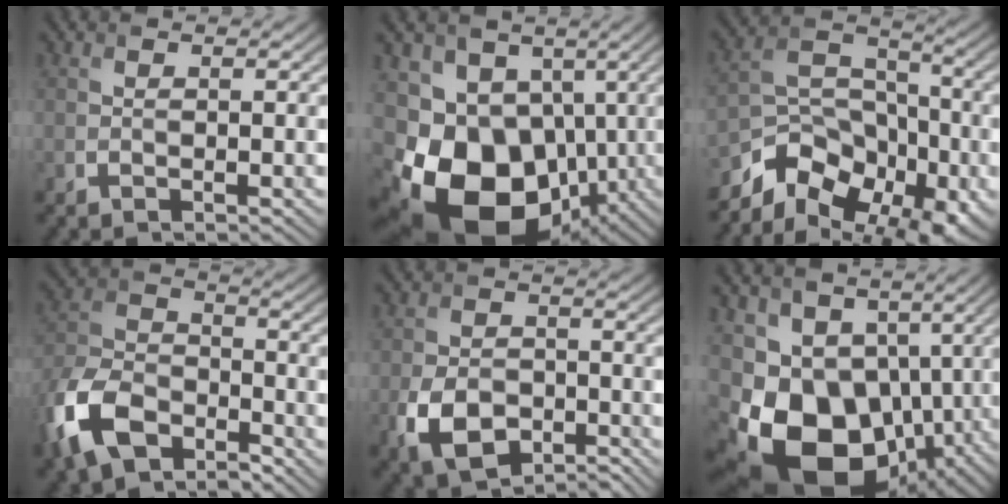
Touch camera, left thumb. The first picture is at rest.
{"total": 17.3, "force": [-4.3, 13.4, 10.1], "torque": [-0.193, -0.038, -0.081]}
{"total": 12.3, "force": [-8.4, 7.0, 5.7], "torque": [-0.113, -0.005, -0.149]}
{"total": 11.8, "force": [-7.2, 6.2, 6.9], "torque": [-0.167, -0.013, -0.157]}
{"total": 7.7, "force": [-3.7, 4.9, 4.6], "torque": [-0.101, -0.016, -0.065]}
{"total": 16.2, "force": [-3.2, 12.0, 10.4], "torque": [-0.207, -0.034, -0.050]}